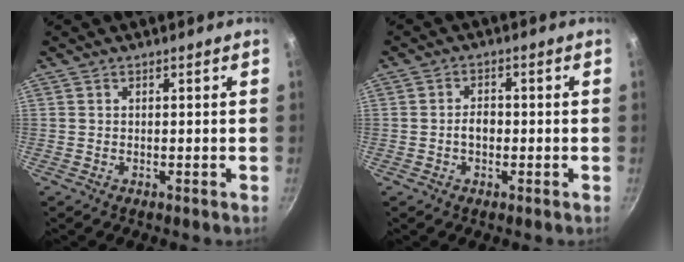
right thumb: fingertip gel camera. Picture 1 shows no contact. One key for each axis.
{"total": 2.9, "fx": -0.6, "fy": 2.0, "fz": 2.0, "tx": -0.019, "ty": 0.013, "tz": -0.010}